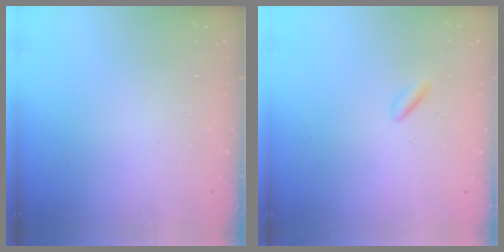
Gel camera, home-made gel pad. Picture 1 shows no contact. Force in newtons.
{"total": 0.6, "press": 0.2, "slide": 0.5}